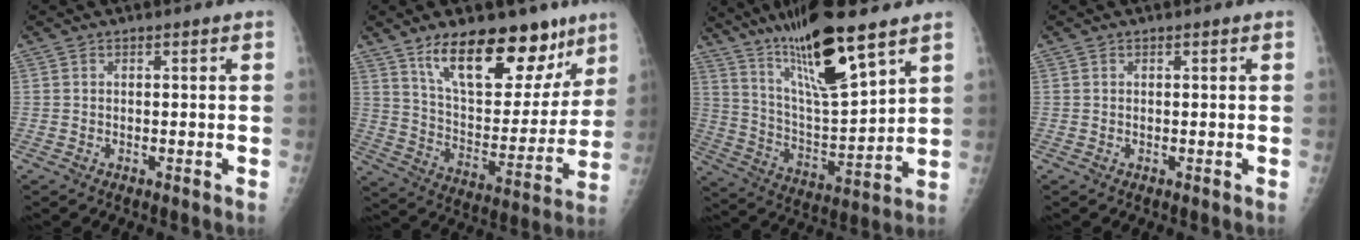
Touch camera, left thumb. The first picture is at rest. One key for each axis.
{"total": 21.7, "fx": 13.8, "fy": 10.0, "fz": 13.4, "tx": -0.145, "ty": -0.069, "tz": 0.228}
{"total": 18.8, "fx": 12.3, "fy": 3.2, "fz": 13.8, "tx": -0.231, "ty": -0.064, "tz": 0.229}
{"total": 0.0}